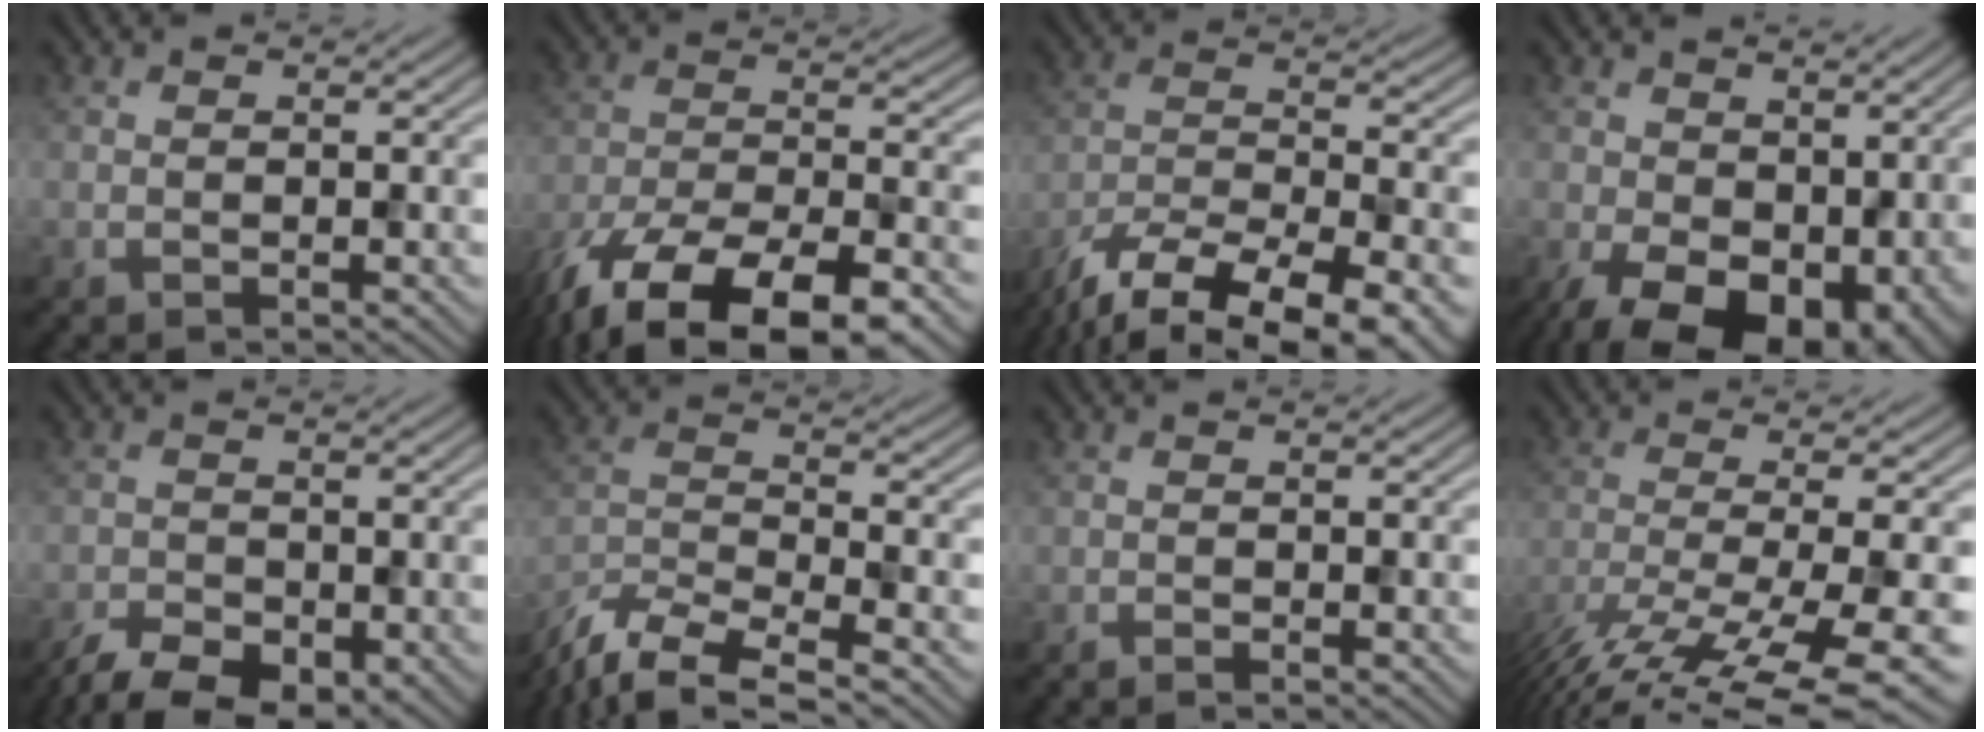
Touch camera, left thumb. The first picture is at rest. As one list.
[{"total": 16.4, "force": [-12.0, 5.6, 9.7], "torque": [-0.196, -0.047, -0.184]}, {"total": 15.1, "force": [-11.8, 4.6, 8.3], "torque": [-0.168, -0.036, -0.179]}, {"total": 12.7, "force": [-2.6, 8.1, 9.4], "torque": [-0.168, -0.043, -0.020]}, {"total": 7.2, "force": [-4.8, 3.3, 4.3], "torque": [-0.082, -0.022, -0.080]}, {"total": 9.7, "force": [-7.8, 2.4, 5.3], "torque": [-0.120, -0.013, -0.154]}, {"total": 0.7, "force": [-0.5, 0.0, 0.5], "torque": [-0.011, -0.002, -0.008]}, {"total": 13.7, "force": [-8.9, 2.9, 10.0], "torque": [-0.191, -0.023, -0.131]}]